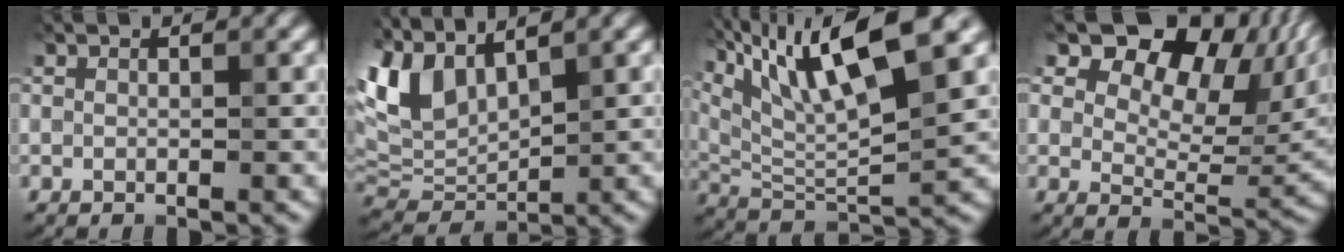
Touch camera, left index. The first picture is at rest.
{"total": 7.7, "force": [3.6, 4.2, 5.4], "torque": [-0.134, 0.006, 0.065]}
{"total": 12.5, "force": [6.9, 3.0, 10.0], "torque": [-0.183, 0.008, 0.126]}
{"total": 12.5, "force": [7.1, 6.8, 7.7], "torque": [-0.106, 0.003, 0.114]}